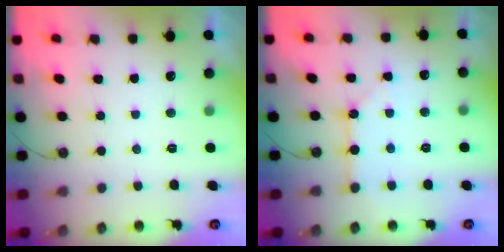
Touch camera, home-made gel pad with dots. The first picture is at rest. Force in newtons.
{"total": 2.5, "press": 2.5, "slide": 0.2}